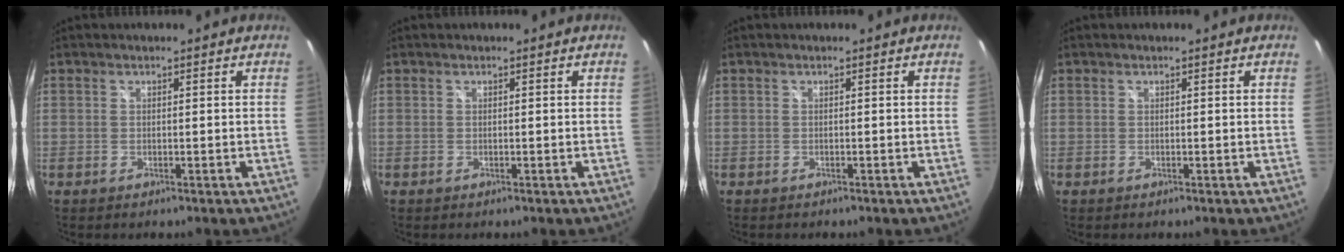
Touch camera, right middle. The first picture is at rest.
{"total": 0.0}
{"total": 0.0}
{"total": 0.0}